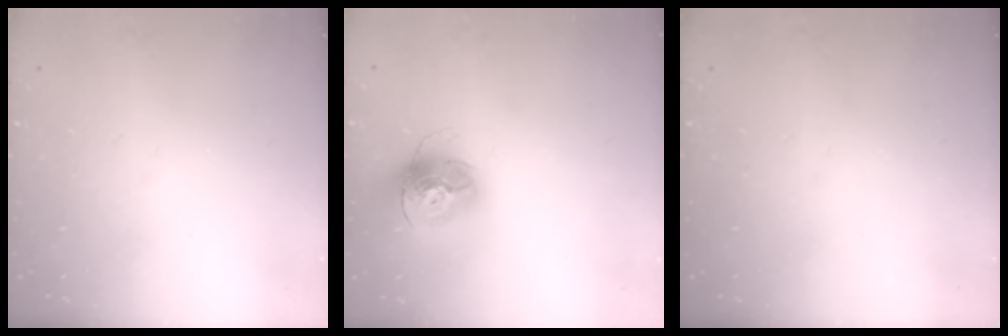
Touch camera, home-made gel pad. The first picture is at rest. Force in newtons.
{"total": 14.8, "press": 14.7, "slide": 1.4}
{"total": 0.0}